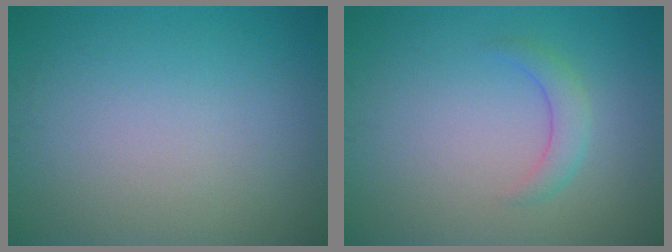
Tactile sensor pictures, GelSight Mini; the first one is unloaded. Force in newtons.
{"total": 1.9, "press": 1.9, "slide": 0.2}